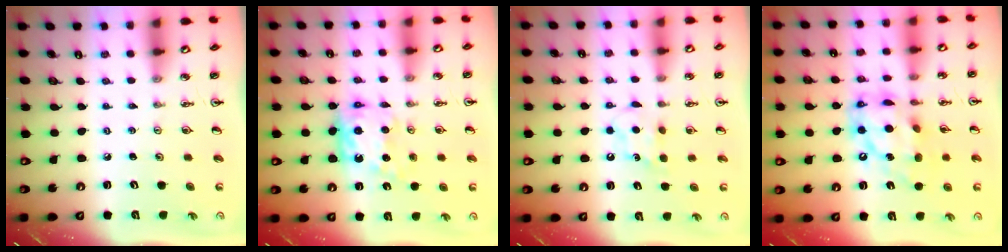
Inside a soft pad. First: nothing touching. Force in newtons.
{"total": 10.3, "press": 10.3, "slide": 0.5}
{"total": 5.3, "press": 5.1, "slide": 1.4}
{"total": 15.5, "press": 15.5, "slide": 1.3}